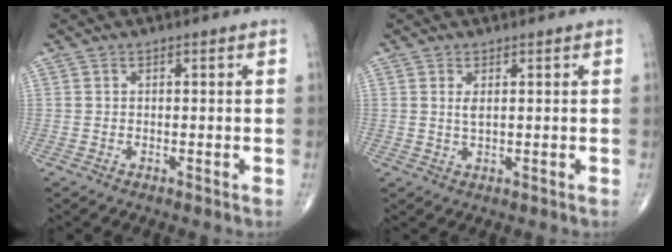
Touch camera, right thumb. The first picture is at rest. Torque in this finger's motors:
{"motor_torque": [-0.59, 0.24, 0.29, 0.07, -0.03]}